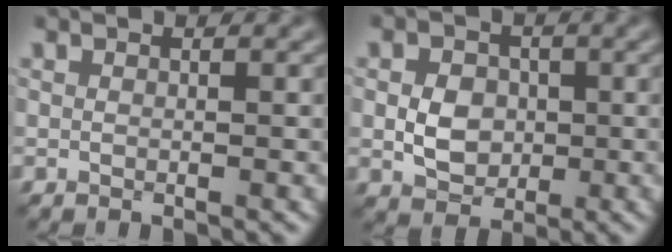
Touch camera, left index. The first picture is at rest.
{"total": 3.6, "force": [-0.4, 2.8, 2.2], "torque": [-0.041, -0.001, -0.010]}